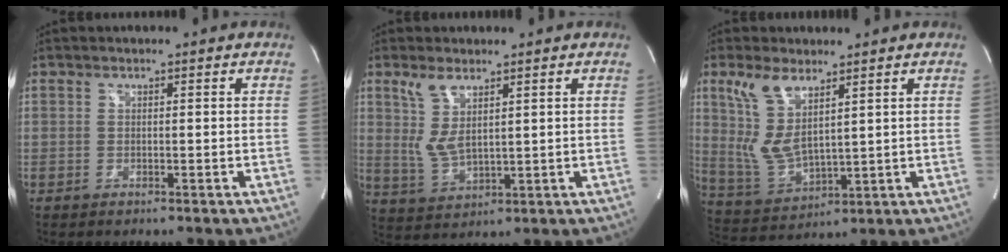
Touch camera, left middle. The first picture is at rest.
{"total": 5.4, "force": [2.6, 1.7, 4.4], "torque": [-0.101, -0.004, 0.064]}
{"total": 8.6, "force": [4.4, 2.7, 6.9], "torque": [-0.159, -0.003, 0.102]}